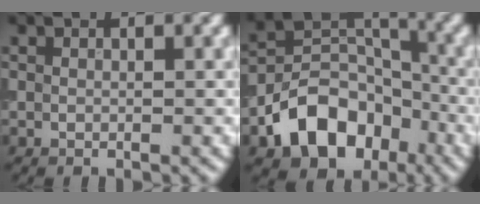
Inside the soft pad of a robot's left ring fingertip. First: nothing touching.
{"total": 8.6, "force": [-4.6, 5.9, 4.3], "torque": [-0.072, -0.002, -0.084]}